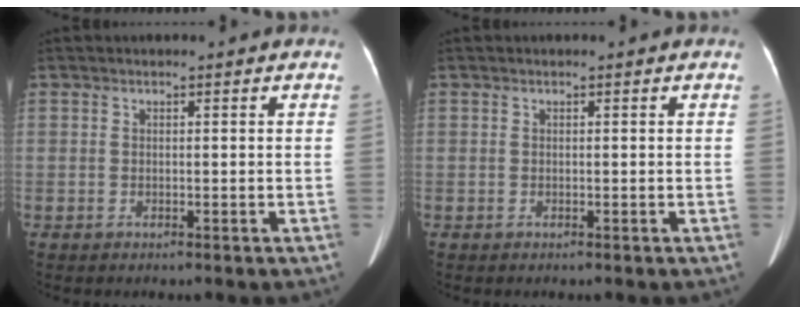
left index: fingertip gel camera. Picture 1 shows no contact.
{"total": 0.0}